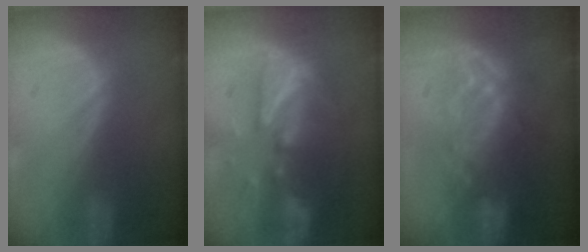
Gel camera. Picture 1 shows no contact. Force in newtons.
{"total": 9.5, "press": 8.6, "slide": 4.0}
{"total": 9.5, "press": 8.2, "slide": 4.7}